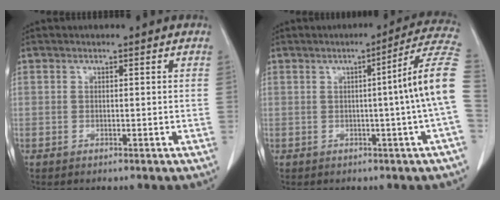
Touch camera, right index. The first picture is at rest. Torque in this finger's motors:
{"motor_torque": [0.72, -0.13, 0.19, 0.06]}